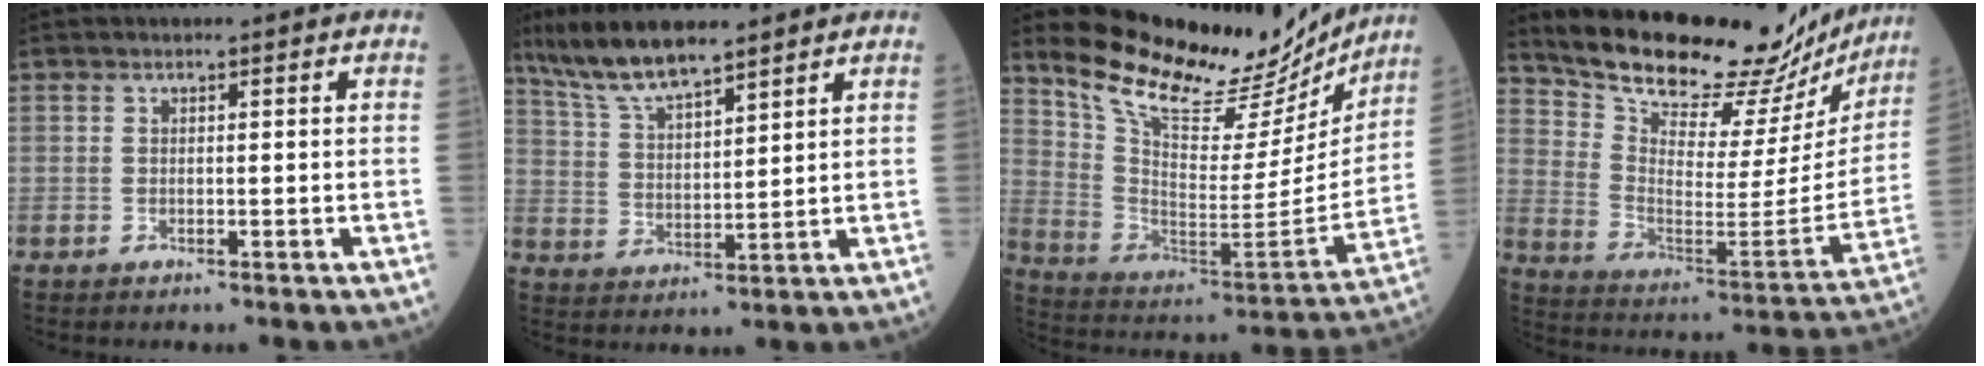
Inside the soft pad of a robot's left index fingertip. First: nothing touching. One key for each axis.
{"total": 9.6, "fx": 8.0, "fy": 1.6, "fz": 5.1, "tx": -0.109, "ty": 0.009, "tz": 0.157}
{"total": 22.5, "fx": 20.4, "fy": 5.6, "fz": 7.7, "tx": -0.132, "ty": -0.046, "tz": 0.309}
{"total": 26.0, "fx": 23.8, "fy": 6.7, "fz": 8.1, "tx": -0.135, "ty": -0.068, "tz": 0.325}